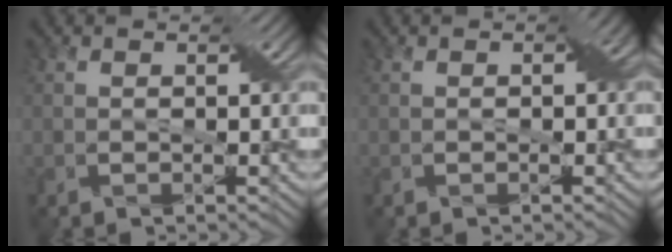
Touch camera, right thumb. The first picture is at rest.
{"total": 1.2, "force": [-0.1, 0.7, 0.9], "torque": [-0.012, 0.000, -0.003]}